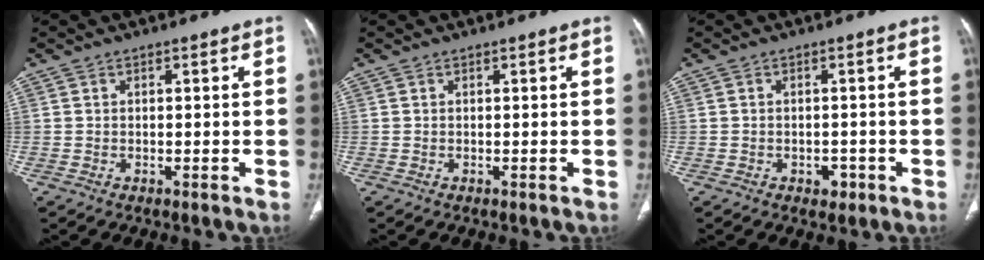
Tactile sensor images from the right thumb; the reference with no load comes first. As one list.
[{"total": 0.0}, {"total": 2.4, "force": [-1.1, 1.7, 1.2], "torque": [-0.008, 0.005, -0.010]}]